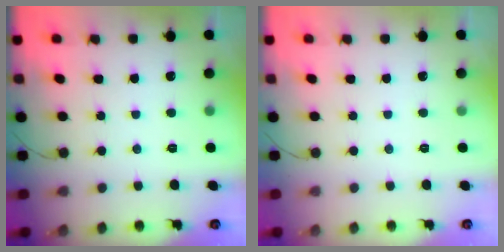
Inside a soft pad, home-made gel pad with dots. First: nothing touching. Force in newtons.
{"total": 0.0}